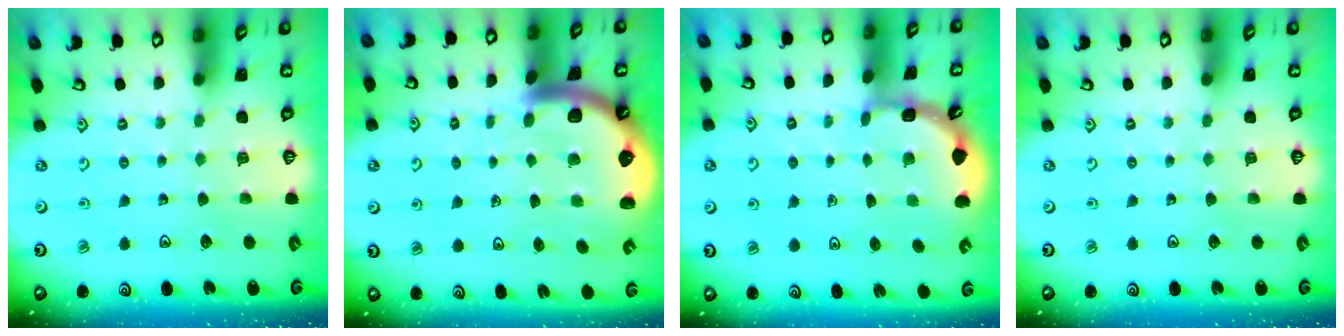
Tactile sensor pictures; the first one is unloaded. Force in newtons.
{"total": 5.9, "press": 5.8, "slide": 0.7}
{"total": 2.3, "press": 2.3, "slide": 0.1}
{"total": 0.0}